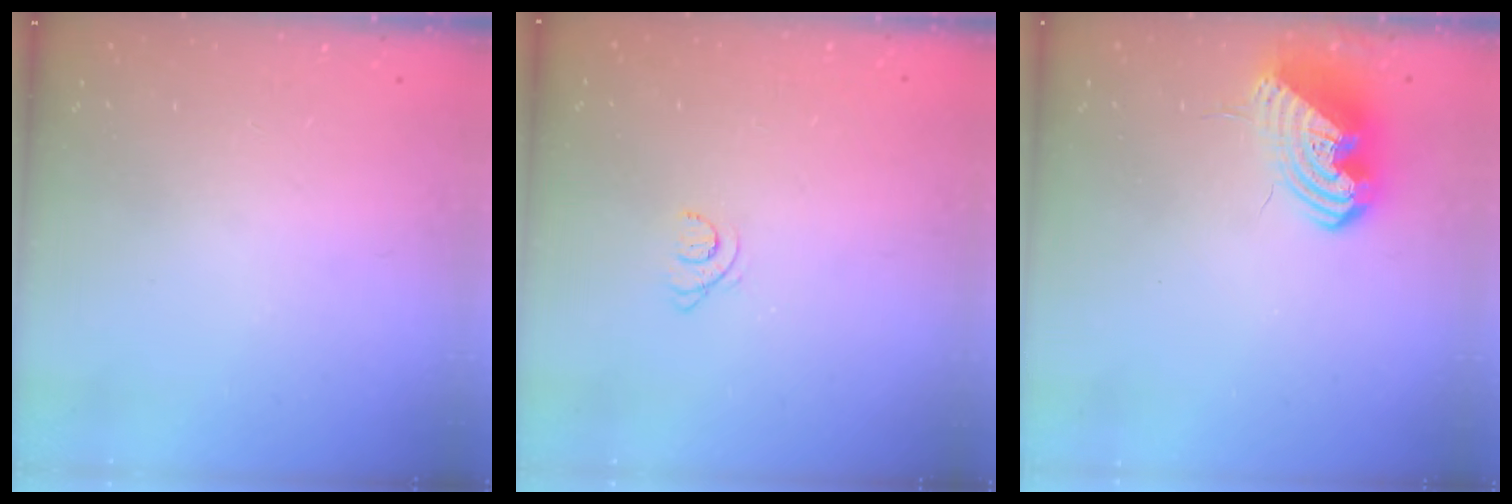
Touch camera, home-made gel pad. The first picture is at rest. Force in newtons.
{"total": 3.6, "press": 3.6, "slide": 0.4}
{"total": 10.9, "press": 10.7, "slide": 1.9}